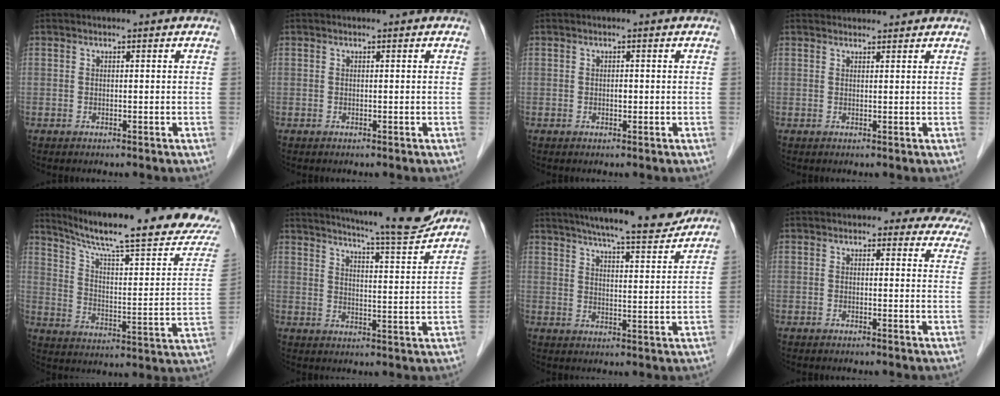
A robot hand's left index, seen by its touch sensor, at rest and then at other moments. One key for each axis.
{"total": 0.0}
{"total": 0.7, "fx": -0.1, "fy": 0.4, "fz": 0.5, "tx": -0.010, "ty": 0.001, "tz": -0.002}
{"total": 4.2, "fx": 4.1, "fy": 0.8, "fz": 0.4, "tx": -0.007, "ty": 0.034, "tz": 0.056}
{"total": 24.4, "fx": 20.9, "fy": 0.6, "fz": 12.5, "tx": -0.190, "ty": -0.054, "tz": 0.288}
{"total": 14.6, "fx": 13.5, "fy": -0.3, "fz": 5.7, "tx": -0.091, "ty": -0.024, "tz": 0.182}
{"total": 15.6, "fx": 14.0, "fy": 1.0, "fz": 7.0, "tx": -0.105, "ty": 0.001, "tz": 0.192}
{"total": 10.2, "fx": 9.1, "fy": 3.9, "fz": 2.5, "tx": 0.014, "ty": -0.006, "tz": 0.071}